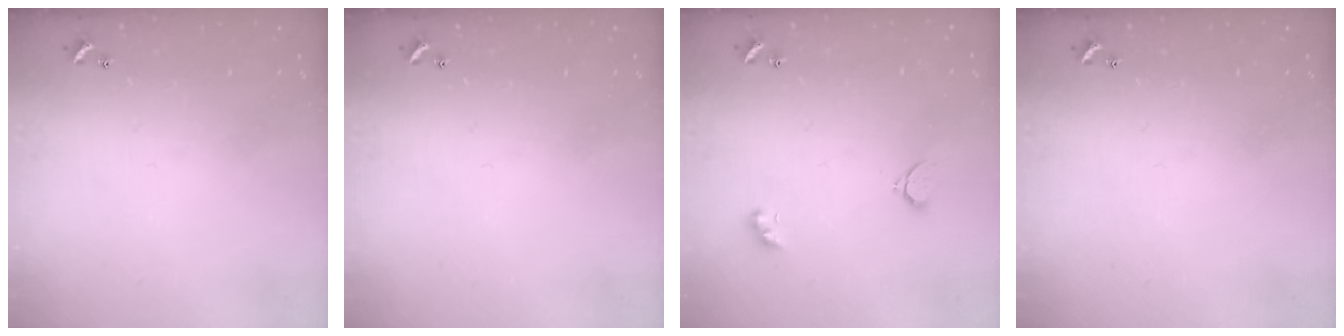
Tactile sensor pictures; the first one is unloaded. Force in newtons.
{"total": 0.0}
{"total": 2.6, "press": 2.5, "slide": 0.5}
{"total": 0.0}